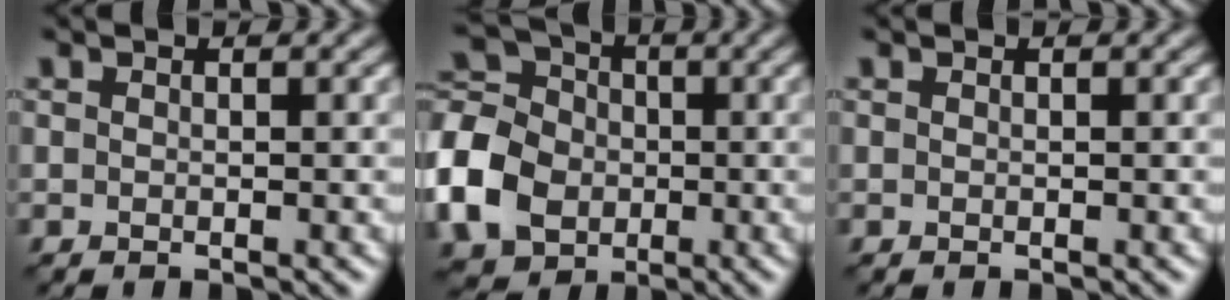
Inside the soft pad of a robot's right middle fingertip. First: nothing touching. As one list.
[{"total": 9.2, "force": [-2.5, 7.5, 4.7], "torque": [-0.124, 0.006, -0.072]}, {"total": 0.0}]